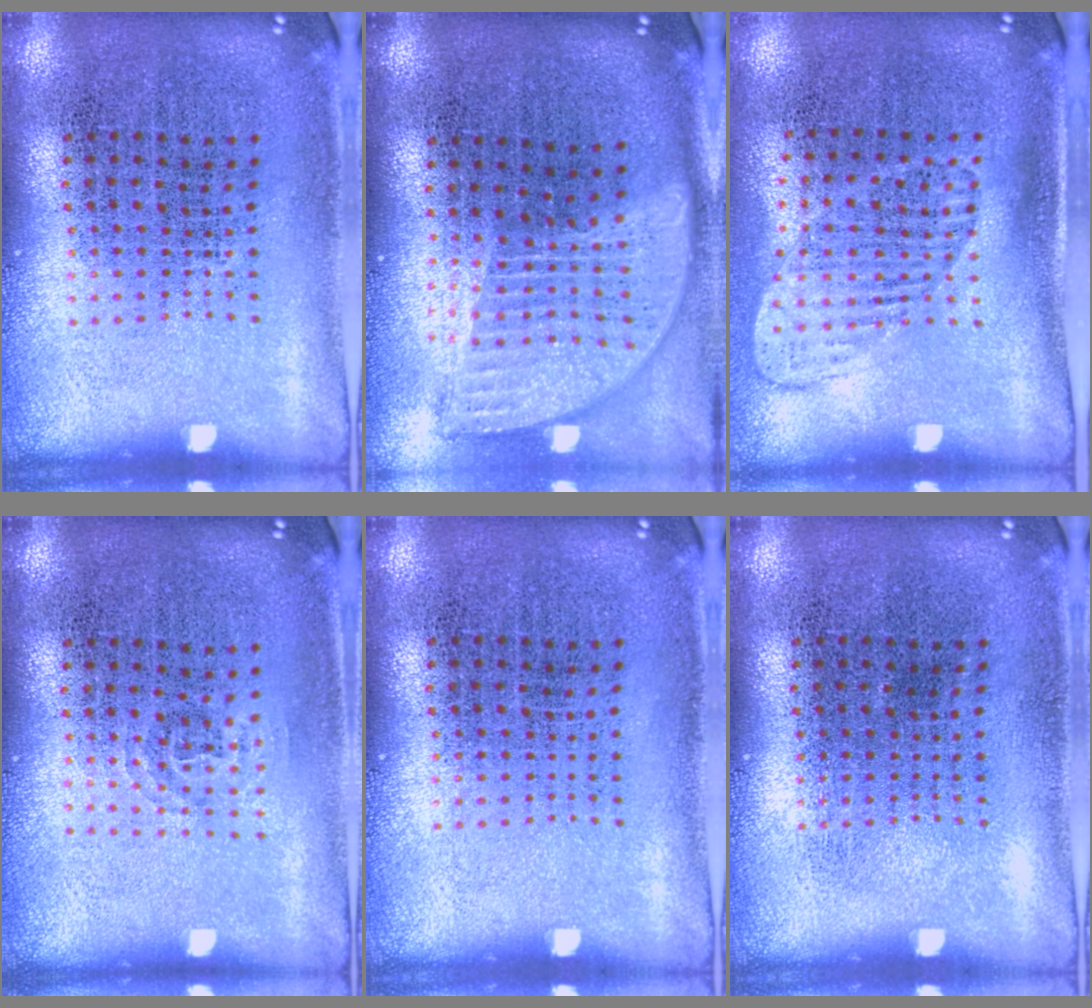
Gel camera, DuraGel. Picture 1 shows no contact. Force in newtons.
{"total": 1.9, "press": 1.5, "slide": 1.2}
{"total": 1.4, "press": 1.1, "slide": 0.9}
{"total": 0.9, "press": 0.6, "slide": 0.7}
{"total": 0.0}
{"total": 0.0}